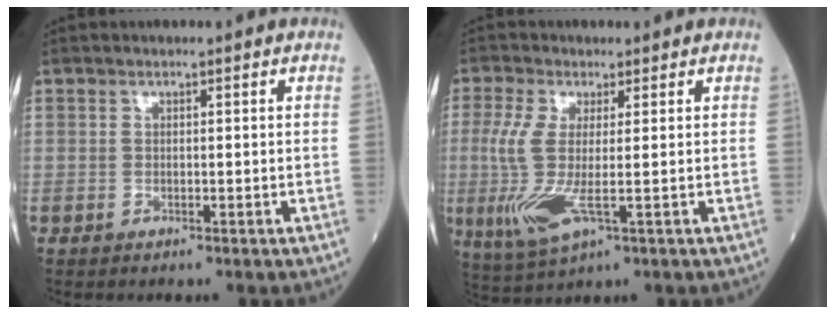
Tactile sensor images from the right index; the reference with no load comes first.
{"total": 8.1, "force": [-1.1, 1.7, 7.9], "torque": [-0.189, -0.022, -0.021]}